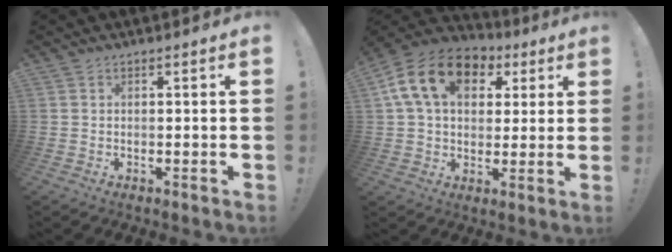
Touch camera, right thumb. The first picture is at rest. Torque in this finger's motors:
{"motor_torque": [1.39, 3.31, 0.97, -0.58, 0.51]}